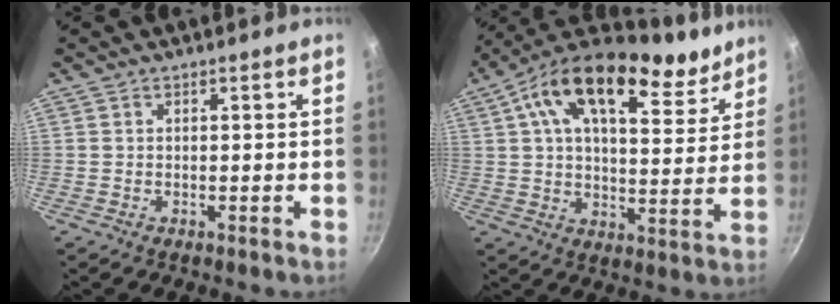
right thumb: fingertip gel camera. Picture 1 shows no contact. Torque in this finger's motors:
{"motor_torque": [0.68, 4.33, 0.67, -0.12, 0.25]}